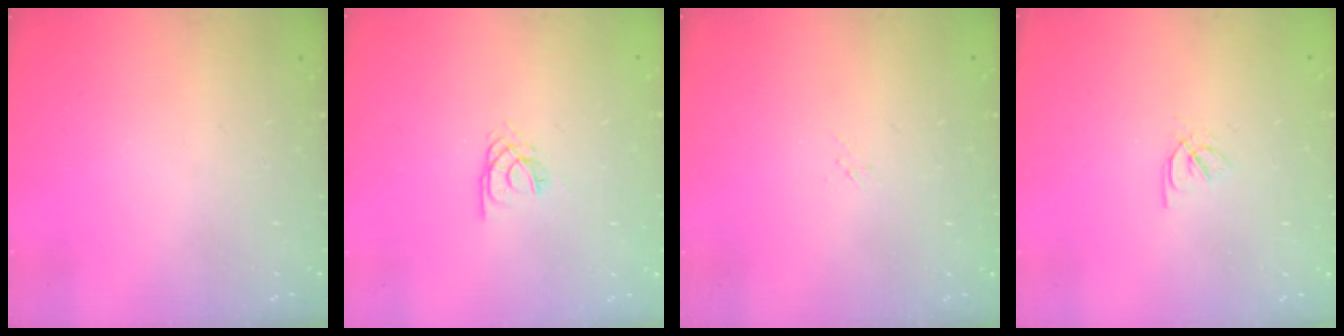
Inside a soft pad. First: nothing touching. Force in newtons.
{"total": 2.2, "press": 2.2, "slide": 0.3}
{"total": 1.7, "press": 1.6, "slide": 0.2}
{"total": 2.3, "press": 2.2, "slide": 0.3}